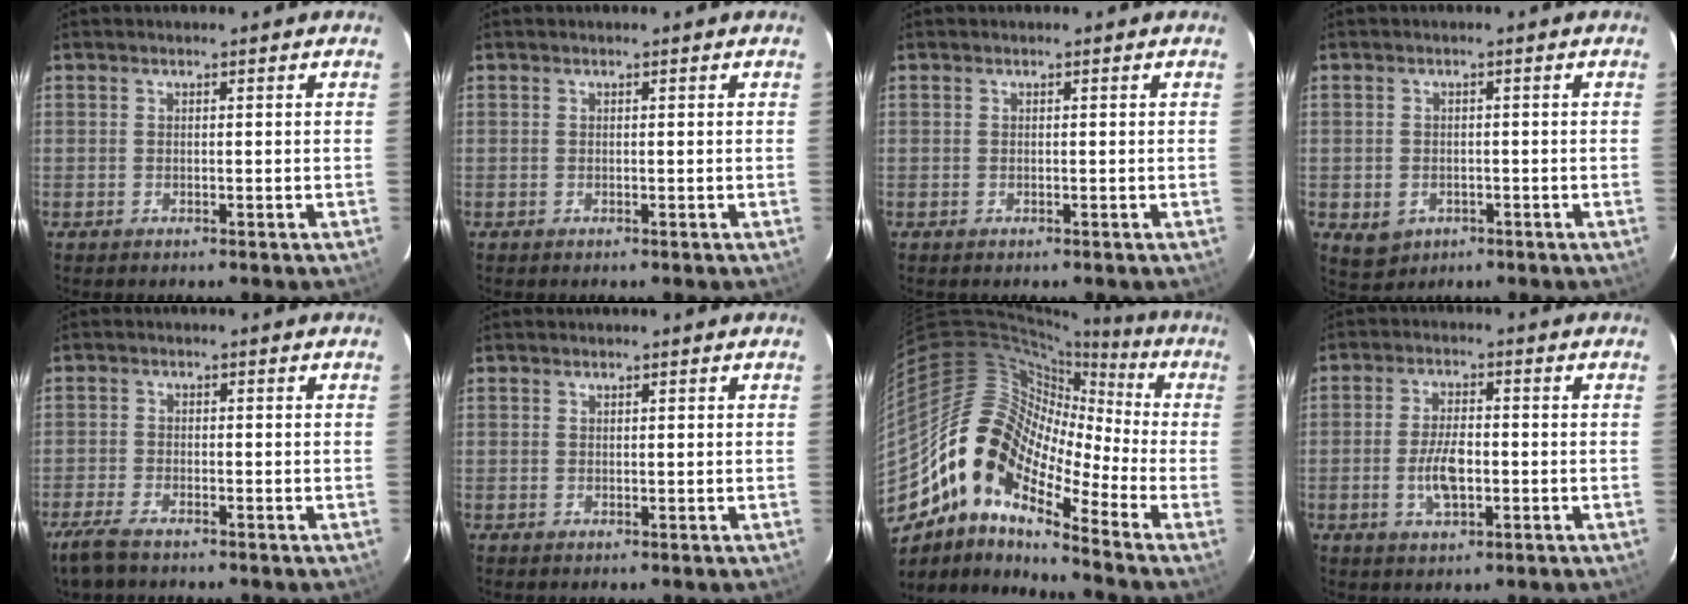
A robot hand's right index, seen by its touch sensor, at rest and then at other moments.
{"total": 0.0}
{"total": 0.0}
{"total": 4.5, "force": [-1.5, 3.8, 1.8], "torque": [-0.041, -0.001, -0.009]}
{"total": 5.6, "force": [-4.4, 1.8, 3.1], "torque": [-0.087, -0.014, -0.090]}
{"total": 0.6, "force": [0.3, 0.5, 0.0], "torque": [0.002, 0.003, 0.005]}
{"total": 15.9, "force": [-8.5, 7.0, 11.5], "torque": [-0.184, 0.001, -0.179]}
{"total": 6.5, "force": [-1.6, 3.0, 5.6], "torque": [-0.112, -0.002, -0.026]}